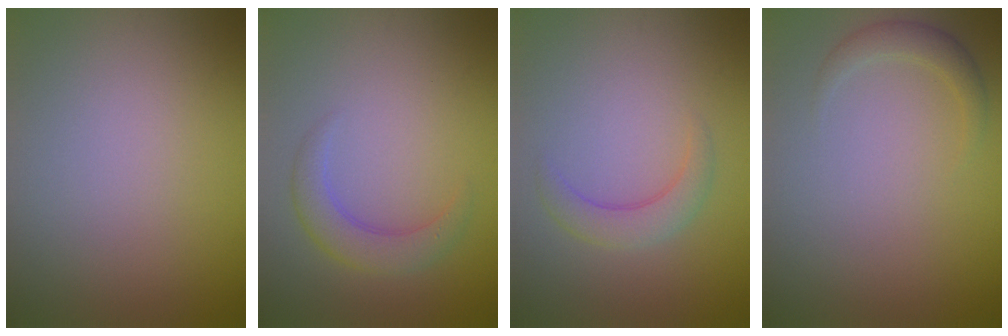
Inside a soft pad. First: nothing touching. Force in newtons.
{"total": 3.0, "press": 3.0, "slide": 0.1}
{"total": 2.4, "press": 2.4, "slide": 0.1}
{"total": 1.6, "press": 1.6, "slide": 0.1}